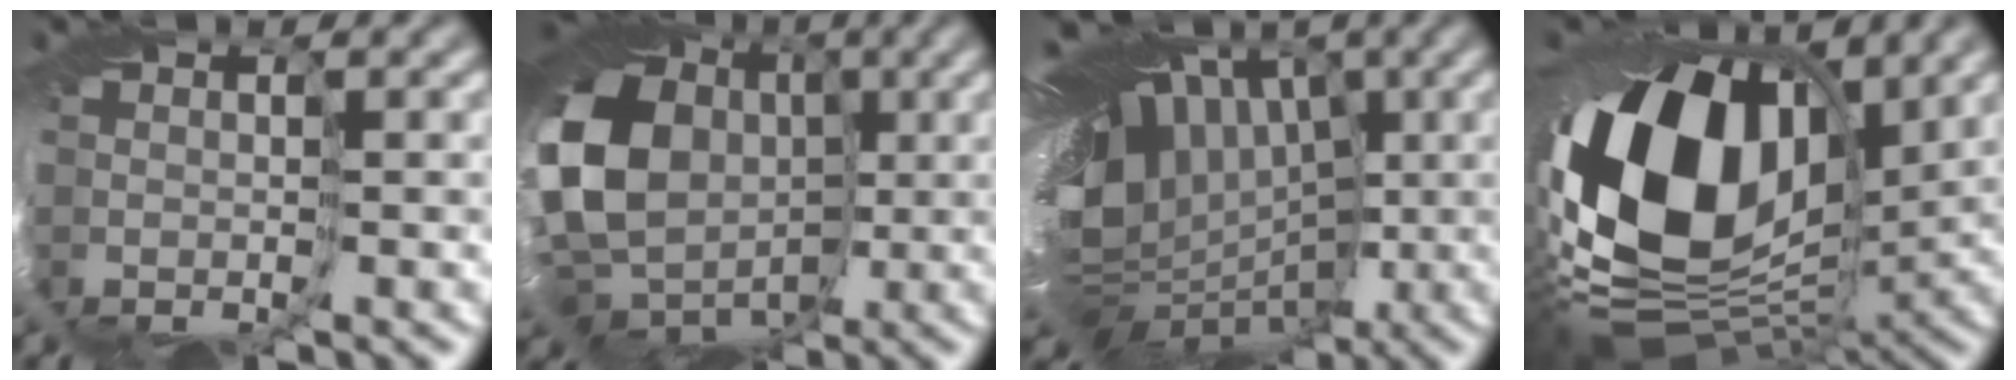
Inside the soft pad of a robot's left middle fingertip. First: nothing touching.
{"total": 17.4, "force": [0.3, 14.9, 9.0], "torque": [-0.160, -0.023, -0.025]}
{"total": 16.0, "force": [1.4, 11.5, 11.1], "torque": [-0.159, 0.013, 0.024]}
{"total": 18.0, "force": [1.1, 12.1, 13.3], "torque": [-0.293, -0.017, 0.034]}